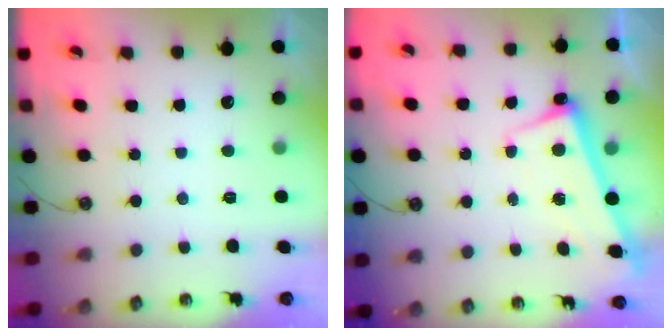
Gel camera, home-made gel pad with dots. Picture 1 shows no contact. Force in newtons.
{"total": 2.6, "press": 2.4, "slide": 0.9}